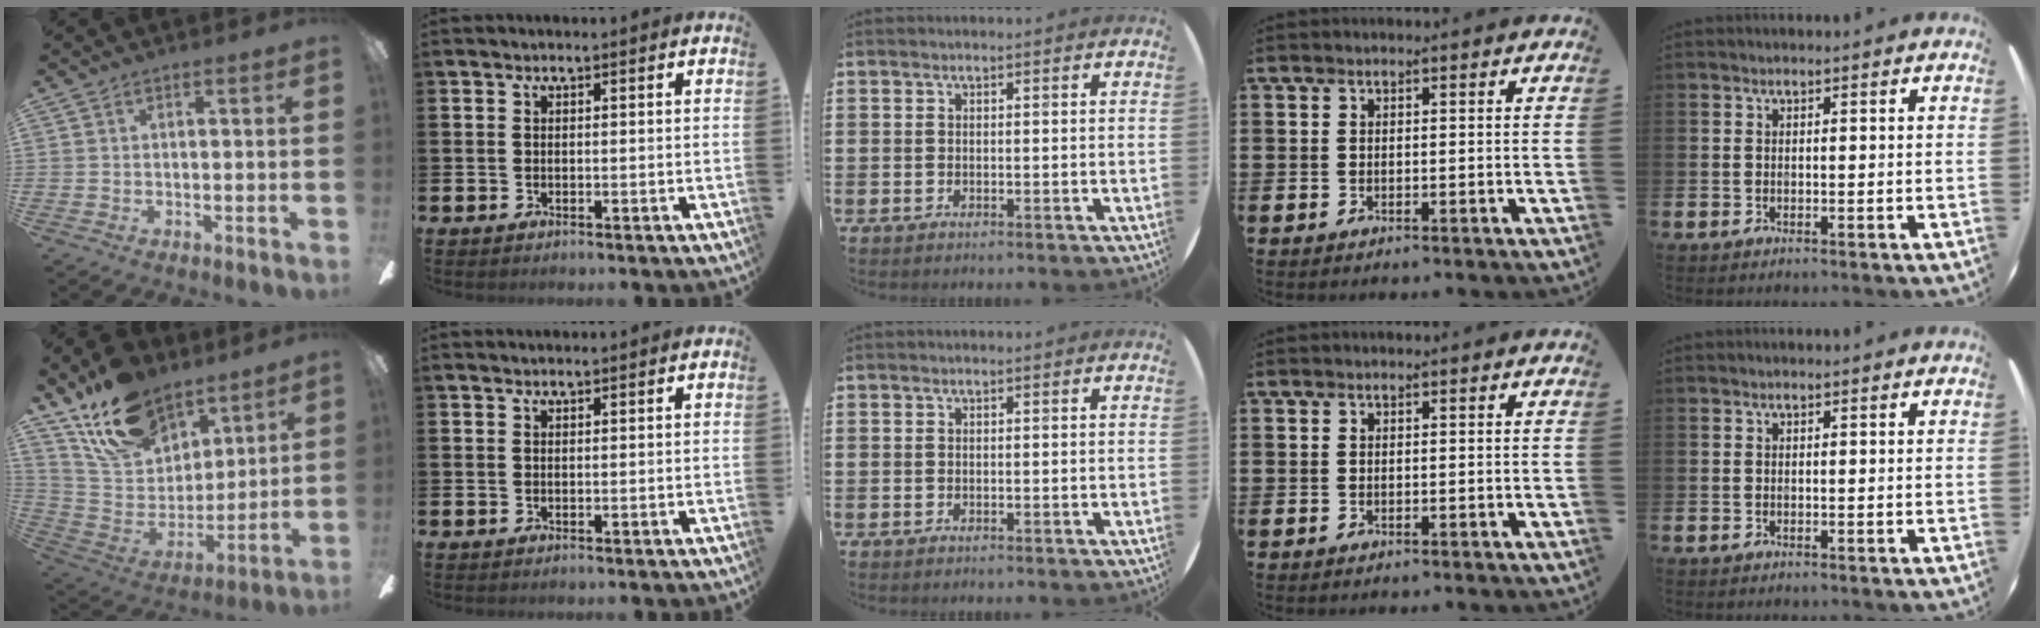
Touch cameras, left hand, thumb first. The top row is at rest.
{"thumb": {"total": 18.6, "force": [13.7, 10.1, 7.4], "torque": [-0.154, -0.074, 0.257]}, "index": {"total": 0.5, "force": [0.5, 0.0, 0.1], "torque": [0.002, -0.001, 0.009]}}